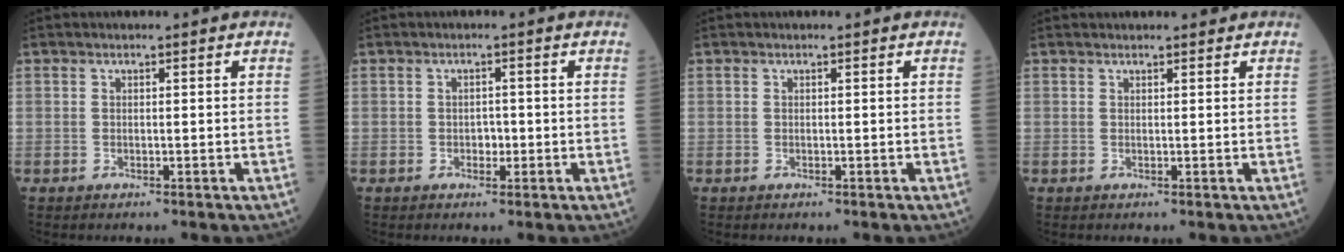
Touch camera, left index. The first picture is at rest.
{"total": 1.4, "force": [-0.9, 0.9, 0.6], "torque": [-0.008, -0.003, -0.016]}
{"total": 0.0}
{"total": 3.2, "force": [3.1, 0.7, 0.7], "torque": [-0.006, 0.020, 0.034]}